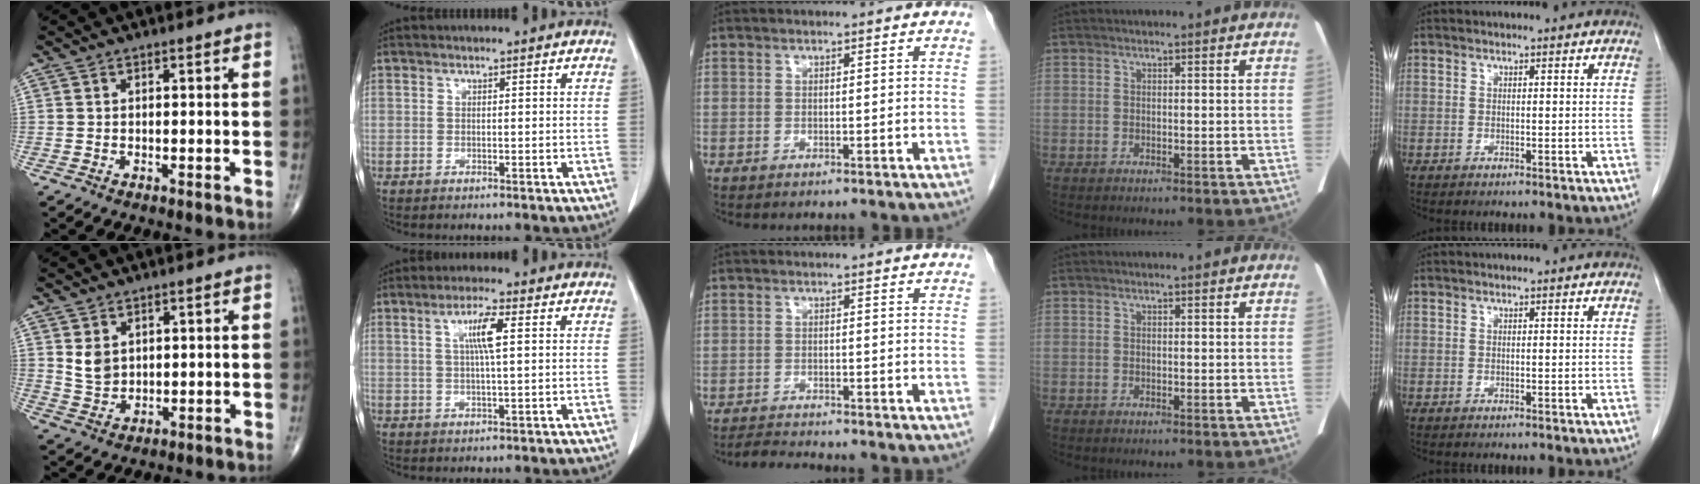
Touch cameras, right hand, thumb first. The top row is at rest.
{"thumb": {"total": 4.3, "force": [1.6, 3.2, 2.5], "torque": [-0.037, -0.014, 0.041]}, "index": {"total": 5.1, "force": [1.4, 0.2, 4.9], "torque": [-0.091, 0.002, 0.025]}, "middle": {"total": 2.7, "force": [-2.6, -0.3, 0.3], "torque": [-0.013, -0.016, -0.046]}}